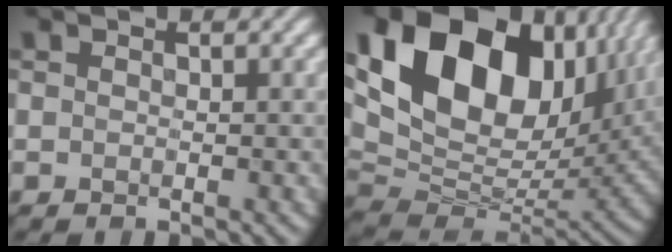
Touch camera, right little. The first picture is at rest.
{"total": 18.3, "force": [6.8, 11.5, 12.5], "torque": [-0.251, 0.041, 0.120]}